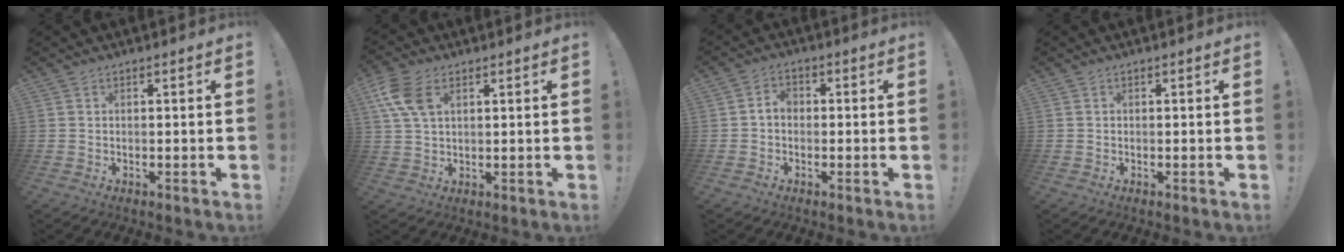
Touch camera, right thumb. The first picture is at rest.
{"total": 9.3, "force": [3.6, 5.5, 6.6], "torque": [-0.138, -0.002, 0.069]}
{"total": 3.3, "force": [-0.8, 2.3, 2.3], "torque": [-0.047, 0.015, -0.014]}
{"total": 0.0}